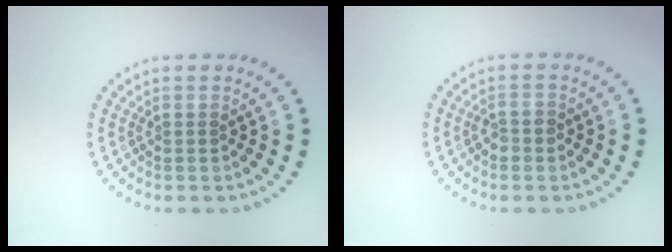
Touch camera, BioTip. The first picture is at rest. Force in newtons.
{"total": 1.3, "press": 1.3, "slide": 0.4}